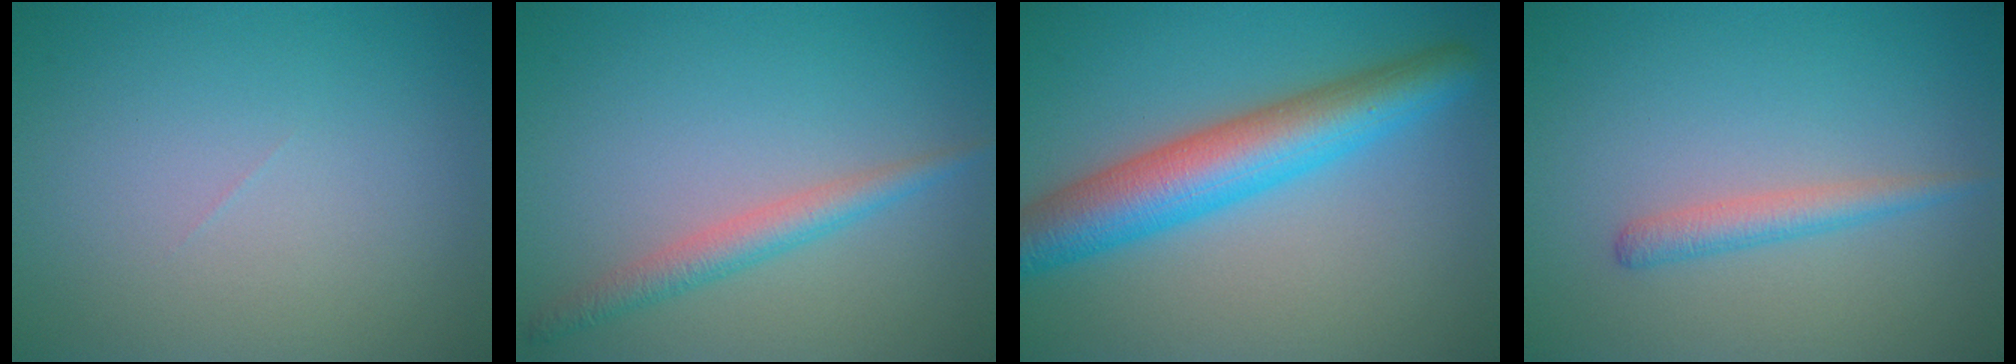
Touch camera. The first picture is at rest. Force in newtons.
{"total": 2.5, "press": 2.5, "slide": 0.1}
{"total": 7.4, "press": 7.4, "slide": 0.1}
{"total": 1.9, "press": 1.9, "slide": 0.1}